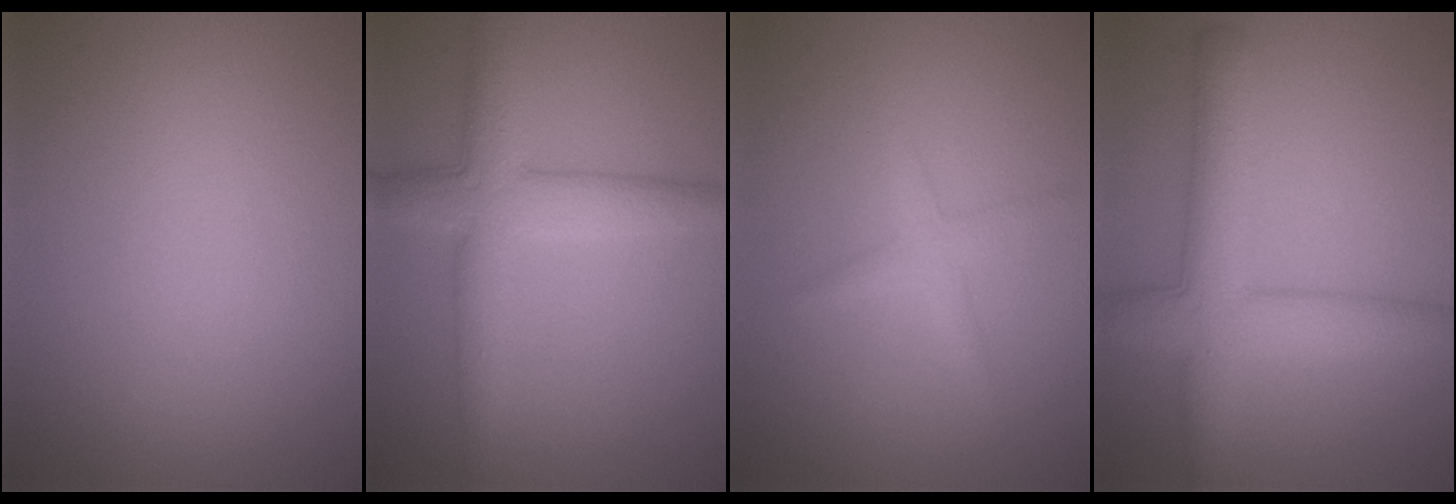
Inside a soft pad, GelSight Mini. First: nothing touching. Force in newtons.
{"total": 5.5, "press": 5.5, "slide": 0.0}
{"total": 1.7, "press": 1.6, "slide": 0.1}
{"total": 6.2, "press": 6.2, "slide": 0.2}